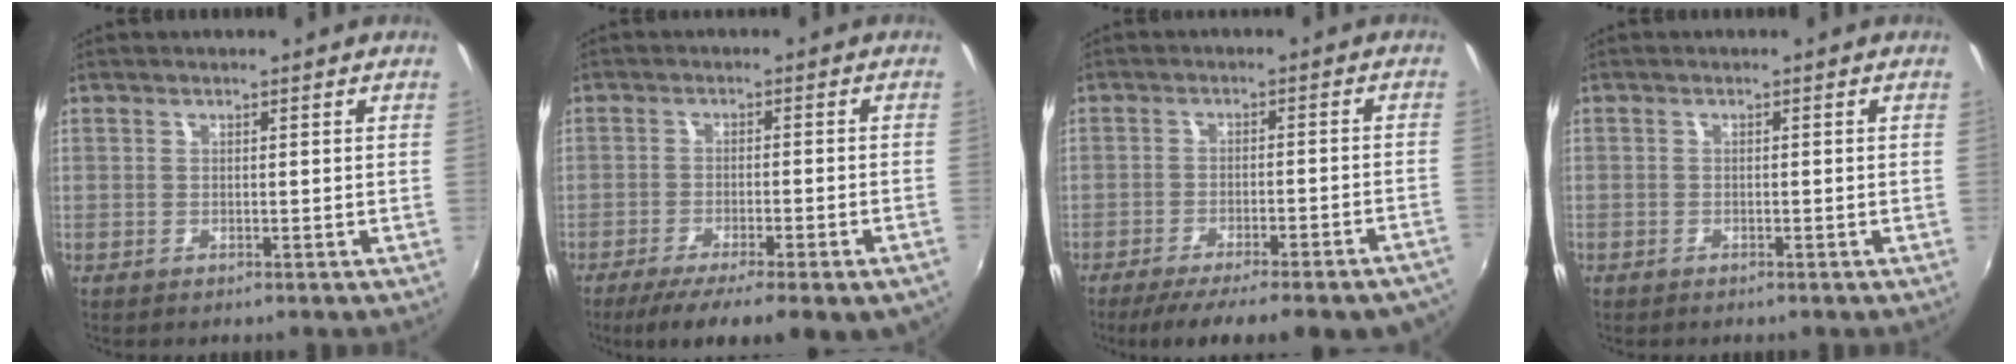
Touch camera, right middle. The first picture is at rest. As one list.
[{"total": 13.9, "force": [-9.9, 2.5, 9.4], "torque": [-0.161, -0.049, -0.139]}, {"total": 19.5, "force": [-16.6, 3.2, 9.7], "torque": [-0.150, -0.038, -0.213]}, {"total": 0.9, "force": [-0.7, 0.6, 0.0], "torque": [-0.006, 0.002, -0.011]}]